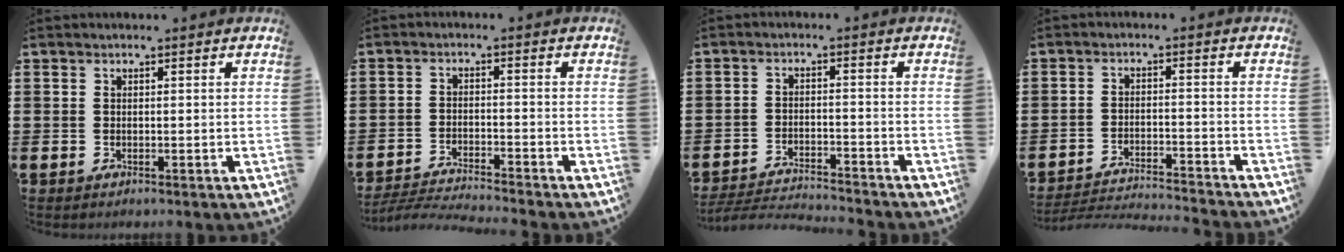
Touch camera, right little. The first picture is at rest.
{"total": 2.9, "force": [-2.9, -0.2, 0.3], "torque": [-0.005, 0.001, -0.060]}
{"total": 3.1, "force": [-3.1, -0.1, 0.1], "torque": [-0.006, 0.000, -0.067]}
{"total": 3.2, "force": [-3.2, -0.2, 0.3], "torque": [-0.008, 0.000, -0.068]}